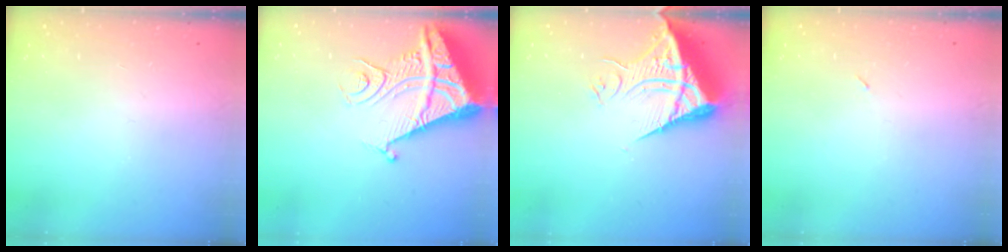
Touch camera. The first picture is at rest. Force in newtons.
{"total": 11.4, "press": 11.3, "slide": 1.3}
{"total": 11.0, "press": 10.9, "slide": 1.2}
{"total": 2.1, "press": 1.9, "slide": 1.0}